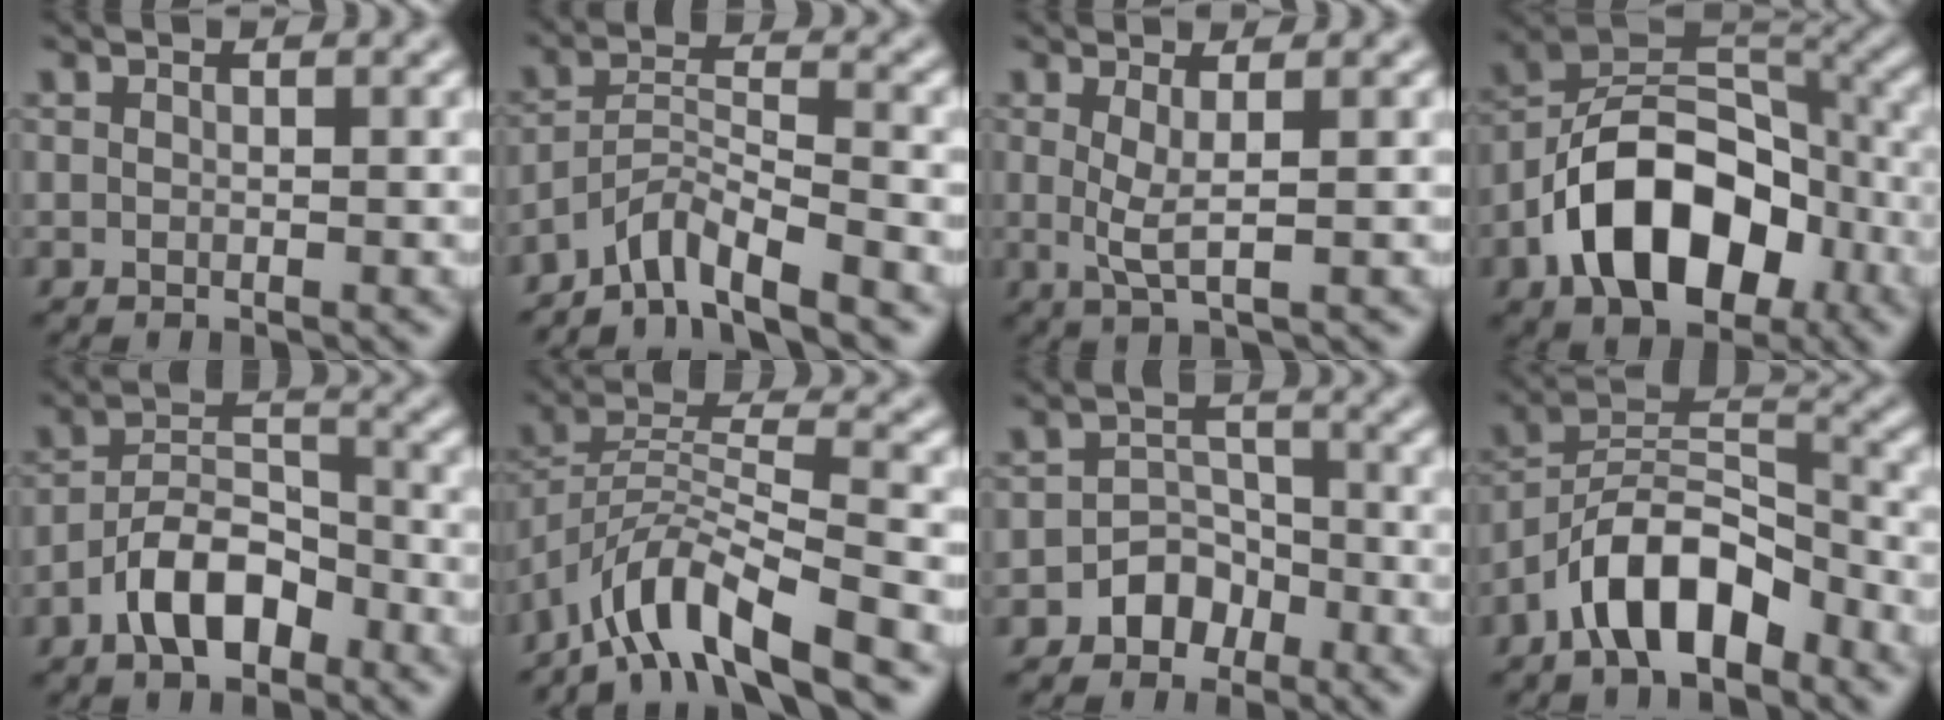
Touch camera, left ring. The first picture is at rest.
{"total": 4.9, "force": [-4.2, 0.6, 2.3], "torque": [-0.035, 0.005, -0.084]}
{"total": 2.2, "force": [0.4, 0.4, 2.1], "torque": [-0.046, -0.006, 0.009]}
{"total": 11.5, "force": [-4.9, 7.0, 7.7], "torque": [-0.126, 0.007, -0.093]}
{"total": 5.7, "force": [-3.3, 2.9, 3.7], "torque": [-0.058, 0.011, -0.065]}
{"total": 8.5, "force": [-6.3, 1.8, 5.4], "torque": [-0.090, 0.005, -0.126]}
{"total": 3.1, "force": [-1.9, 2.3, 0.9], "torque": [0.006, 0.013, -0.033]}
{"total": 7.8, "force": [-4.7, 3.4, 5.2], "torque": [-0.081, 0.014, -0.094]}